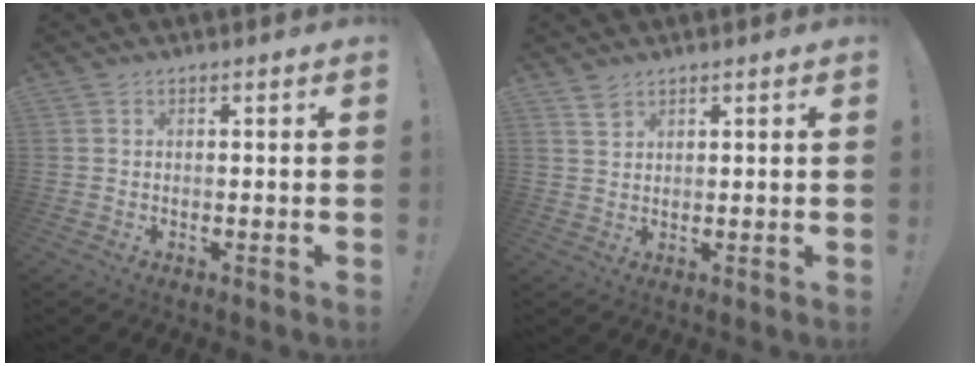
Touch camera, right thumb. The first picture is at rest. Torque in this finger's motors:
{"motor_torque": [0.19, 0.66, 0.05, -0.14, 0.07]}